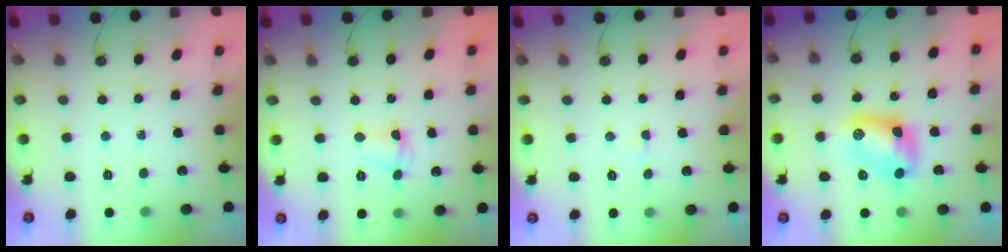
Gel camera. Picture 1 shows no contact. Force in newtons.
{"total": 2.4, "press": 2.4, "slide": 0.3}
{"total": 1.7, "press": 1.7, "slide": 0.3}
{"total": 8.9, "press": 8.9, "slide": 0.3}